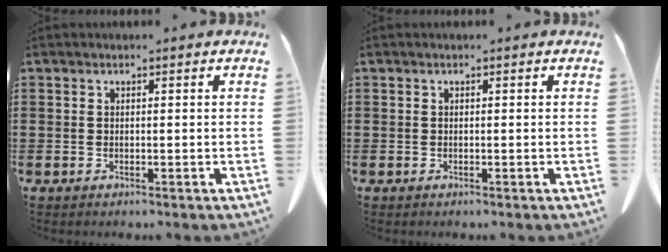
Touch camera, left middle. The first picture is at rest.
{"total": 0.0}